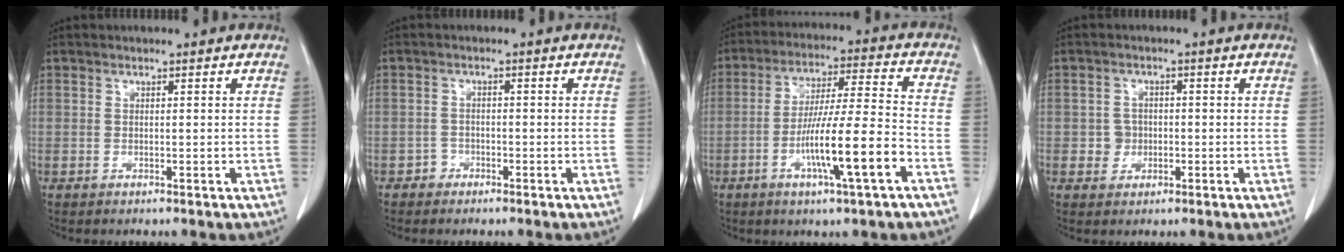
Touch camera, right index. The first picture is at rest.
{"total": 1.6, "force": [-1.1, 1.1, -0.1], "torque": [0.004, 0.007, -0.025]}
{"total": 12.5, "force": [-4.9, -0.1, 11.6], "torque": [-0.208, -0.002, -0.085]}
{"total": 2.6, "force": [-0.4, 2.5, 0.6], "torque": [-0.002, 0.008, -0.003]}